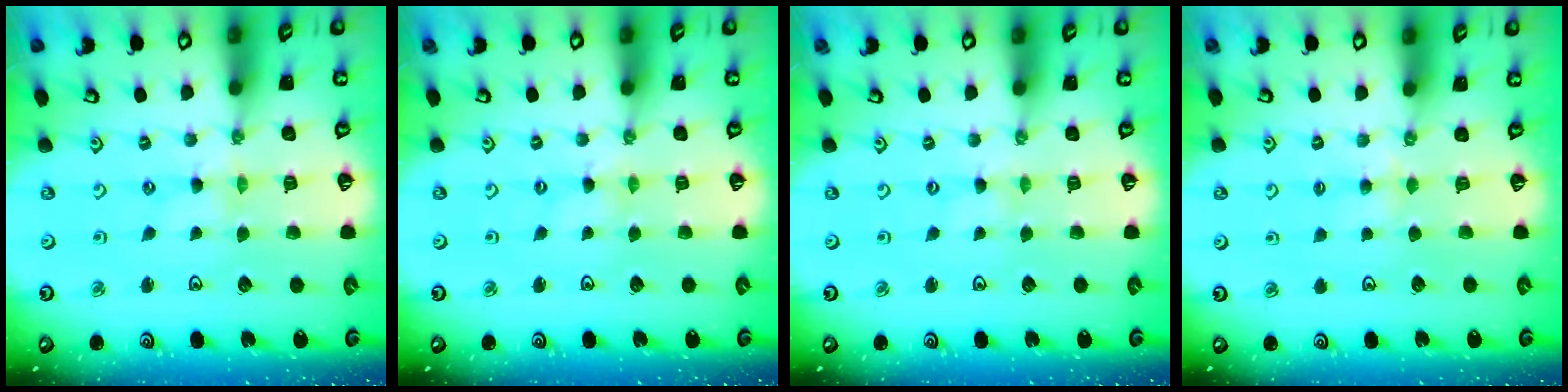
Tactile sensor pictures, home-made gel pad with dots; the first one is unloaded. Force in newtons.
{"total": 0.0}
{"total": 0.0}
{"total": 4.2, "press": 4.1, "slide": 0.7}